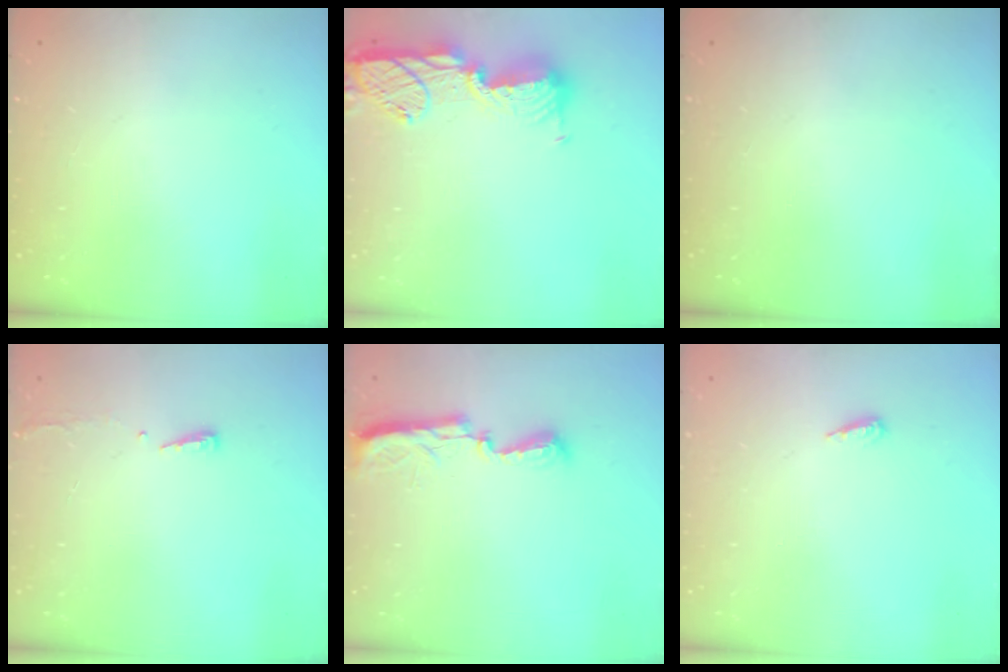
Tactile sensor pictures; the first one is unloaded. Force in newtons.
{"total": 16.3, "press": 15.3, "slide": 5.7}
{"total": 0.0}
{"total": 3.2, "press": 3.2, "slide": 0.6}
{"total": 7.7, "press": 7.6, "slide": 0.7}
{"total": 6.0, "press": 6.0, "slide": 0.6}